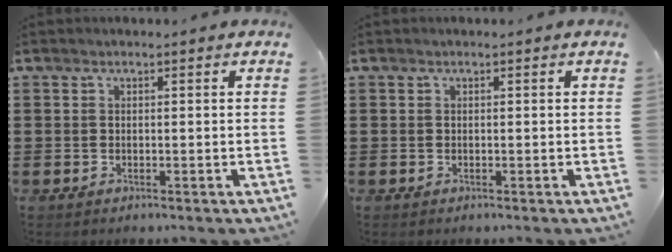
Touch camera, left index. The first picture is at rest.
{"total": 0.0}